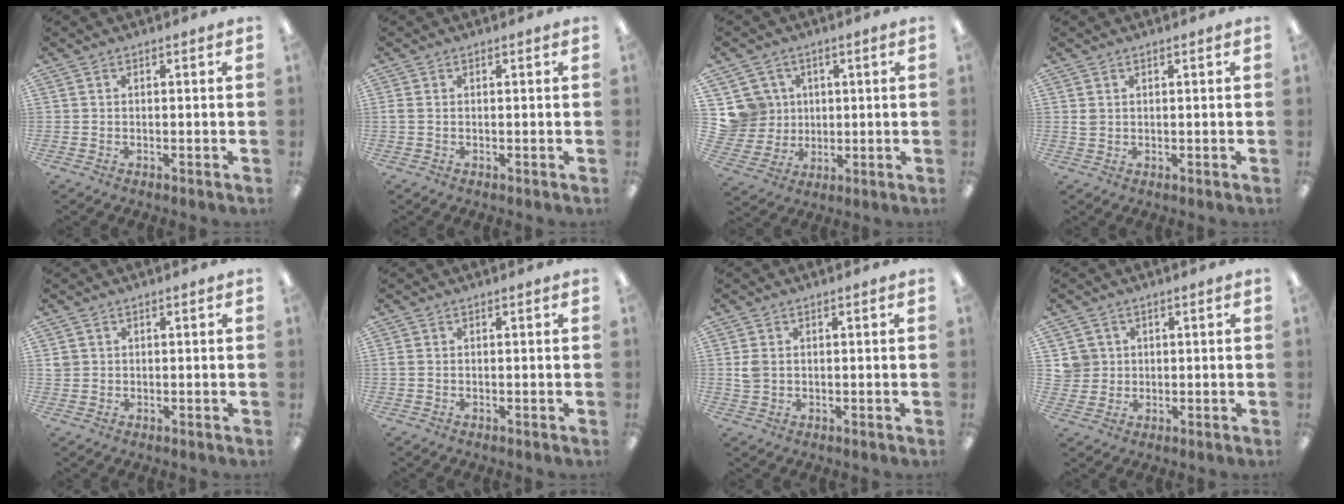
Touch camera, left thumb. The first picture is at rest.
{"total": 1.0, "force": [0.3, 0.4, 0.8], "torque": [-0.018, 0.004, 0.004]}
{"total": 9.3, "force": [3.3, 8.7, 0.7], "torque": [-0.034, -0.010, 0.073]}
{"total": 1.6, "force": [0.8, 1.1, 1.0], "torque": [-0.022, 0.004, 0.013]}
{"total": 1.8, "force": [0.8, 1.5, 0.4], "torque": [-0.011, 0.002, 0.014]}
{"total": 0.8, "force": [0.3, 0.5, 0.6], "torque": [-0.013, 0.005, 0.004]}
{"total": 2.9, "force": [0.8, 2.0, 1.8], "torque": [-0.038, 0.004, 0.014]}
{"total": 5.1, "force": [1.6, 4.8, 0.2], "torque": [-0.006, 0.002, 0.031]}